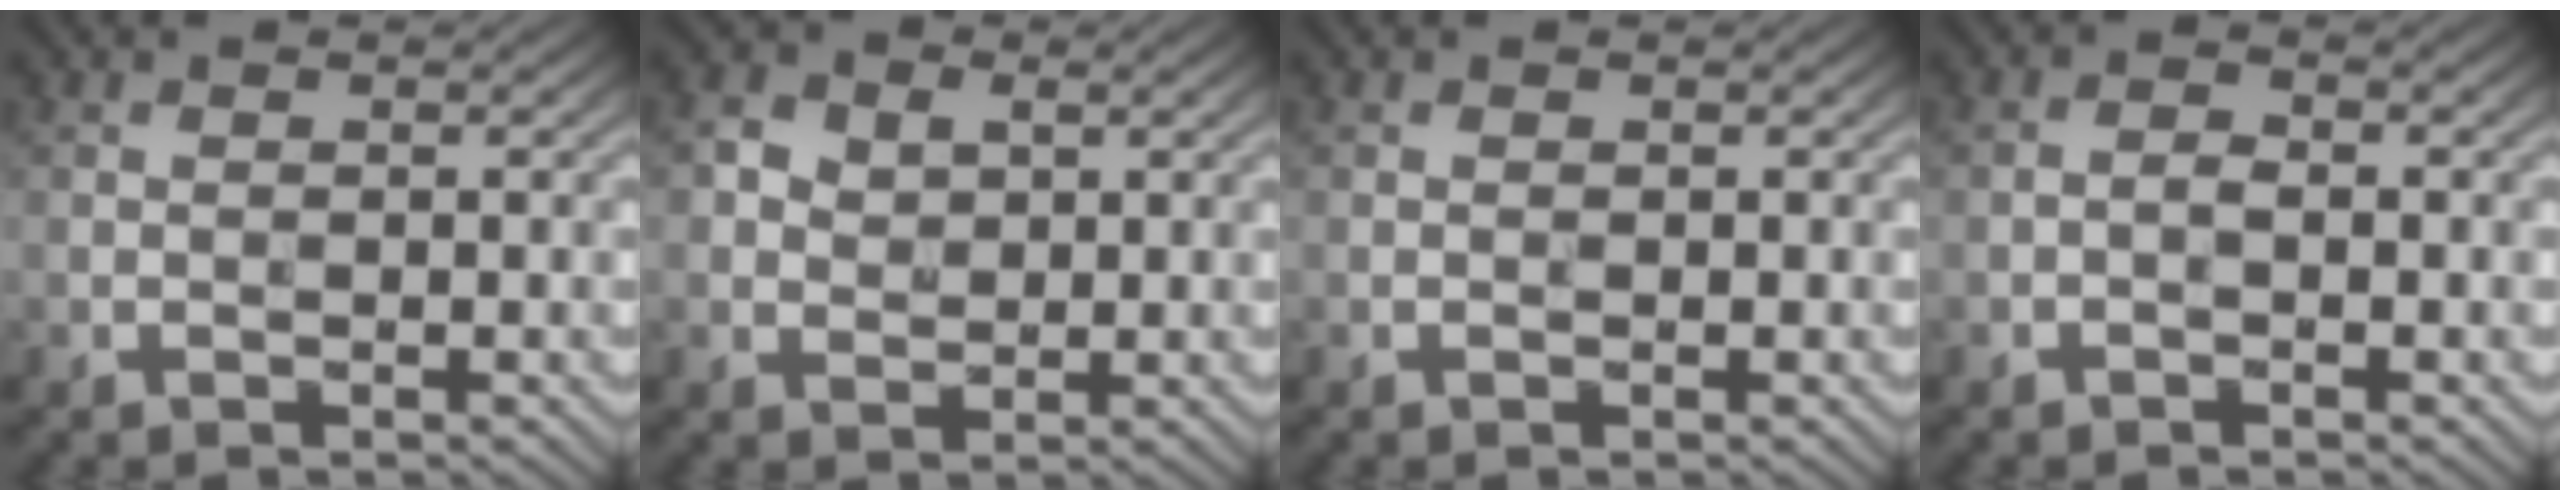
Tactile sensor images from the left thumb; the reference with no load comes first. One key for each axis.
{"total": 3.0, "fx": 1.0, "fy": 2.3, "fz": 1.6, "tx": -0.037, "ty": 0.000, "tz": 0.015}
{"total": 0.0}
{"total": 1.2, "fx": -0.6, "fy": 0.5, "fz": 0.9, "tx": -0.017, "ty": 0.005, "tz": -0.014}